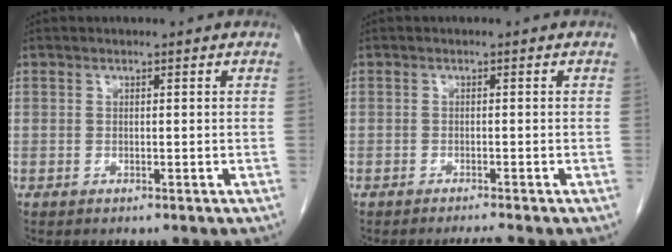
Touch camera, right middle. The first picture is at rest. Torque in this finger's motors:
{"motor_torque": [-0.18, 0.19, 0.00, 0.00]}